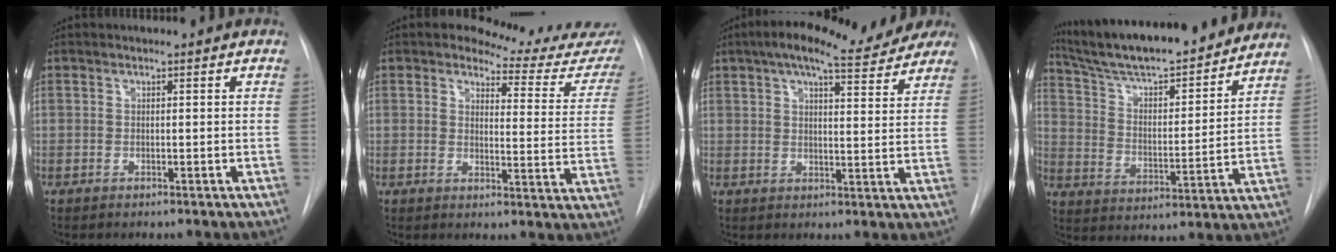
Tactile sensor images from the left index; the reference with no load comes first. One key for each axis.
{"total": 13.0, "fx": 12.3, "fy": 2.9, "fz": 3.1, "tx": -0.018, "ty": -0.065, "tz": 0.118}
{"total": 17.2, "fx": 14.3, "fy": 4.0, "fz": 8.6, "tx": -0.127, "ty": 0.027, "tz": 0.179}
{"total": 24.1, "fx": 21.4, "fy": 3.7, "fz": 10.4, "tx": -0.173, "ty": -0.001, "tz": 0.315}